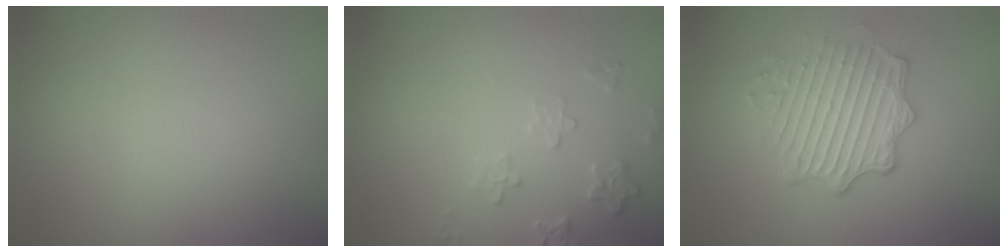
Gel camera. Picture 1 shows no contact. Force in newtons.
{"total": 2.2, "press": 2.1, "slide": 0.4}
{"total": 4.2, "press": 3.8, "slide": 1.8}